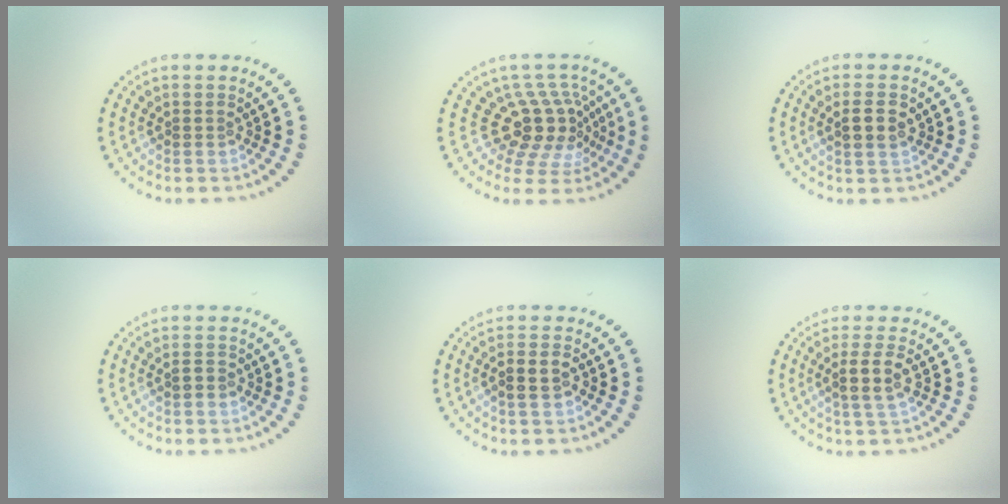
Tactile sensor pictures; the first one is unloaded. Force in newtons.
{"total": 4.8, "press": 3.5, "slide": 3.3}
{"total": 2.4, "press": 2.4, "slide": 0.4}
{"total": 0.7, "press": 0.7, "slide": 0.3}
{"total": 2.3, "press": 2.2, "slide": 0.6}
{"total": 2.6, "press": 2.3, "slide": 1.3}